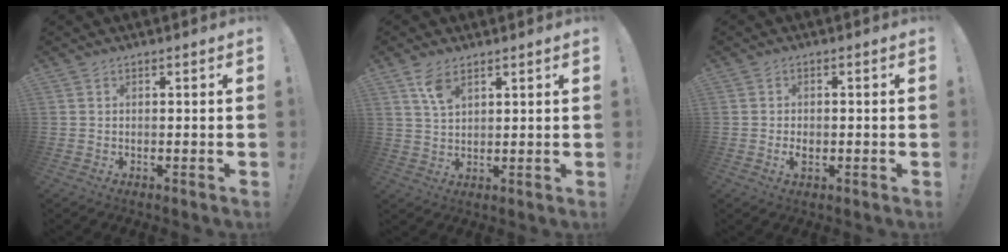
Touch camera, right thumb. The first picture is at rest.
{"total": 5.8, "force": [3.5, 2.7, 3.8], "torque": [-0.073, -0.010, 0.064]}
{"total": 2.2, "force": [-1.0, 1.1, 1.6], "torque": [-0.021, 0.003, -0.018]}